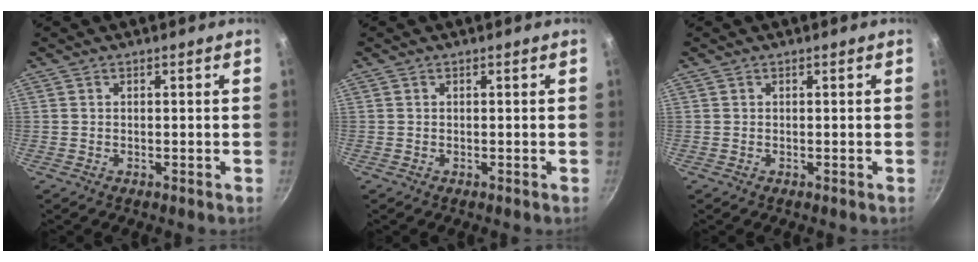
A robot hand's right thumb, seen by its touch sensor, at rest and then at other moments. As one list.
[{"total": 0.0}, {"total": 0.0}]